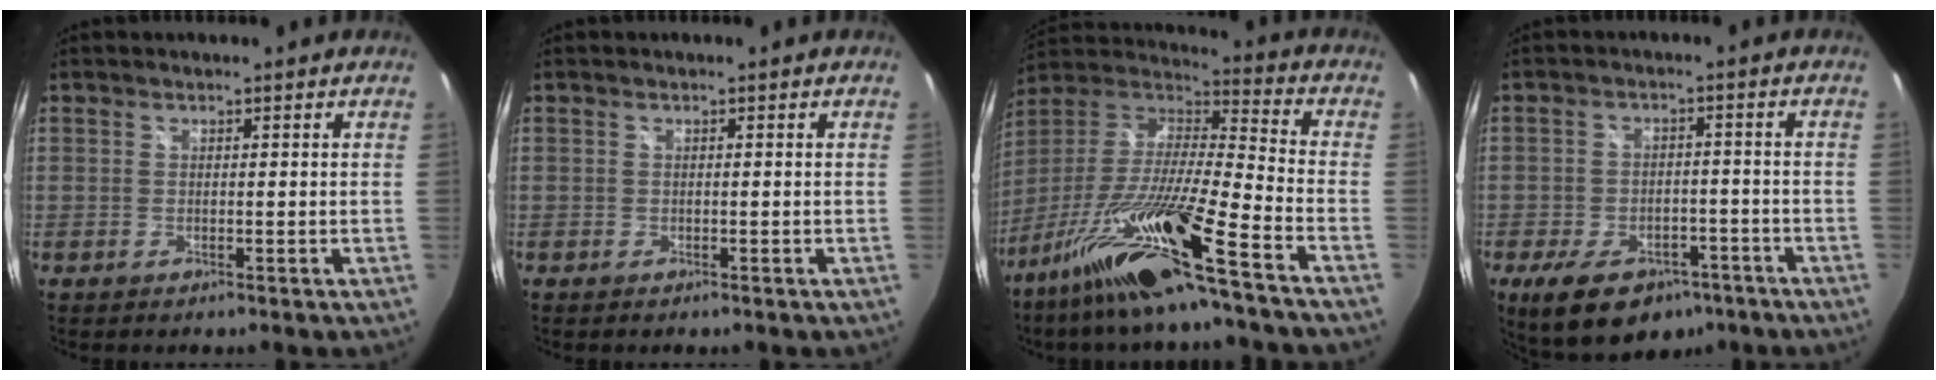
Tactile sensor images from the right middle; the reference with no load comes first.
{"total": 0.0}
{"total": 21.6, "force": [-15.0, -0.2, 15.6], "torque": [-0.278, -0.047, -0.273]}
{"total": 13.5, "force": [-8.6, 7.6, 7.1], "torque": [-0.156, -0.008, -0.124]}